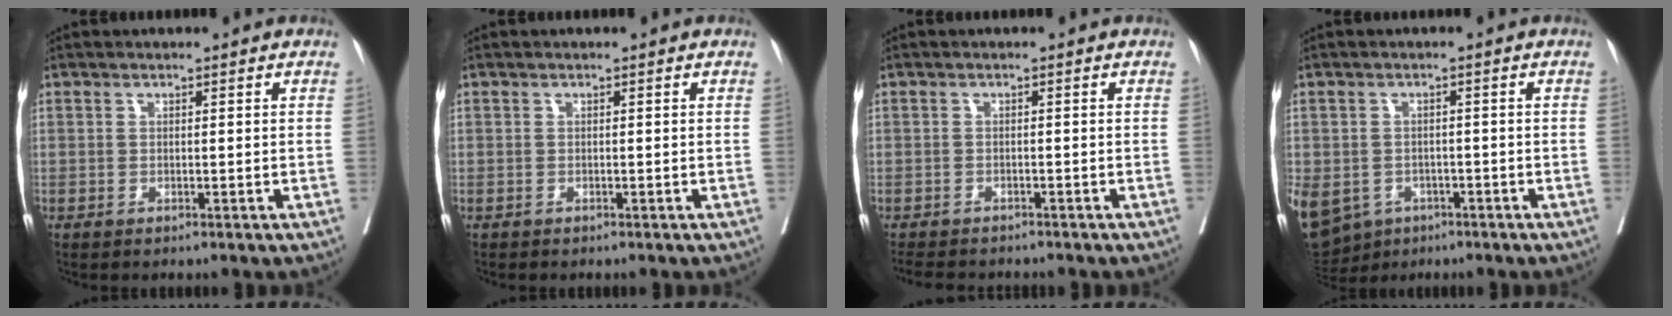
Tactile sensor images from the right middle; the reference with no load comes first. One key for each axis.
{"total": 0.0}
{"total": 6.9, "fx": -6.1, "fy": 2.0, "fz": 2.4, "tx": -0.032, "ty": -0.005, "tz": -0.089}
{"total": 19.5, "fx": -8.6, "fy": 15.6, "fz": 8.0, "tx": -0.275, "ty": -0.015, "tz": -0.118}